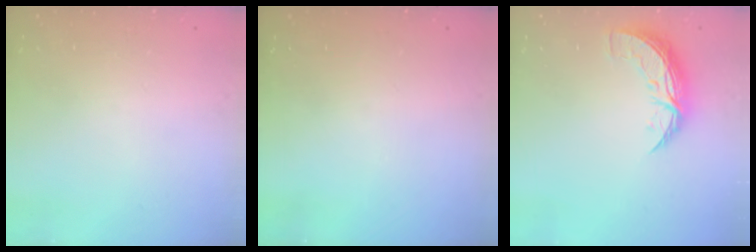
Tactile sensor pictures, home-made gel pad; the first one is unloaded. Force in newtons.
{"total": 0.0}
{"total": 8.6, "press": 8.6, "slide": 0.1}